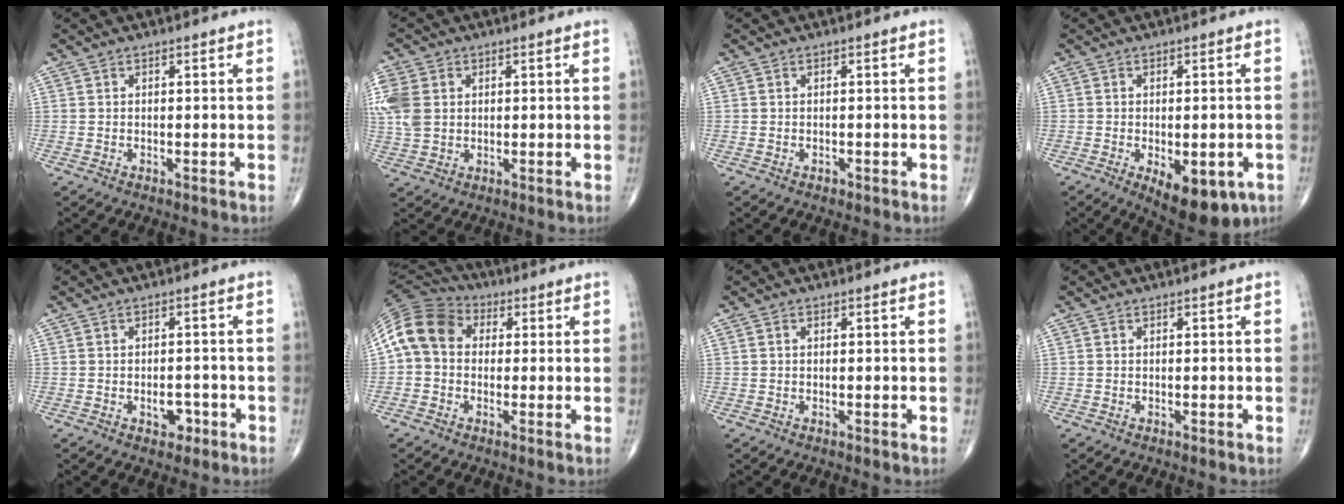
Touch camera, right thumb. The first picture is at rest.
{"total": 9.1, "force": [1.6, 7.0, 5.6], "torque": [-0.135, 0.005, 0.036]}
{"total": 0.5, "force": [-0.3, 0.4, 0.2], "torque": [0.002, 0.002, -0.006]}
{"total": 11.6, "force": [-4.5, 5.5, 9.2], "torque": [-0.116, -0.005, -0.052]}
{"total": 3.3, "force": [-1.4, 2.2, 2.0], "torque": [-0.007, 0.011, -0.017]}
{"total": 11.5, "force": [1.4, 9.1, 6.9], "torque": [-0.122, 0.033, 0.011]}
{"total": 0.6, "force": [0.1, 0.4, 0.4], "torque": [-0.008, 0.002, 0.002]}
{"total": 0.0}